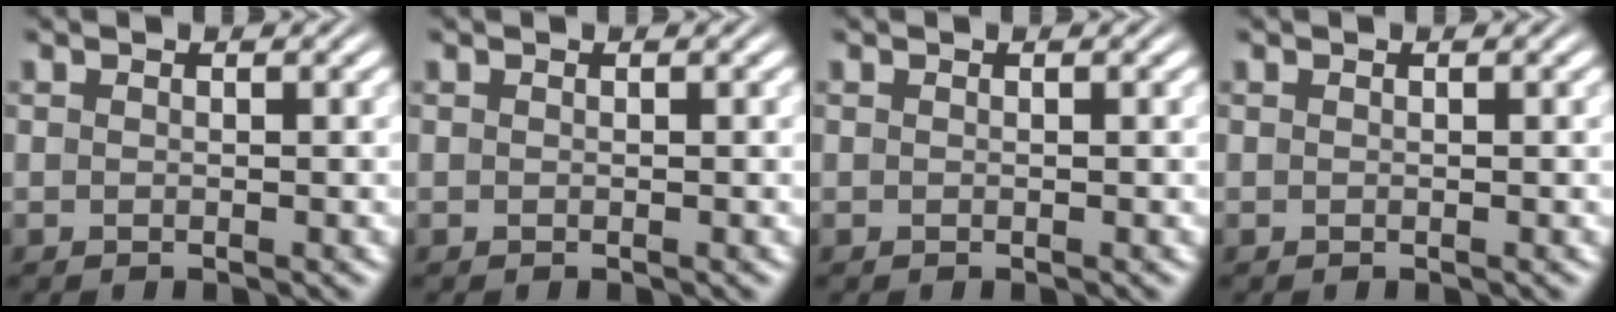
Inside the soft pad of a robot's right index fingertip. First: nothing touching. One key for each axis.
{"total": 0.0}
{"total": 0.0}
{"total": 0.0}